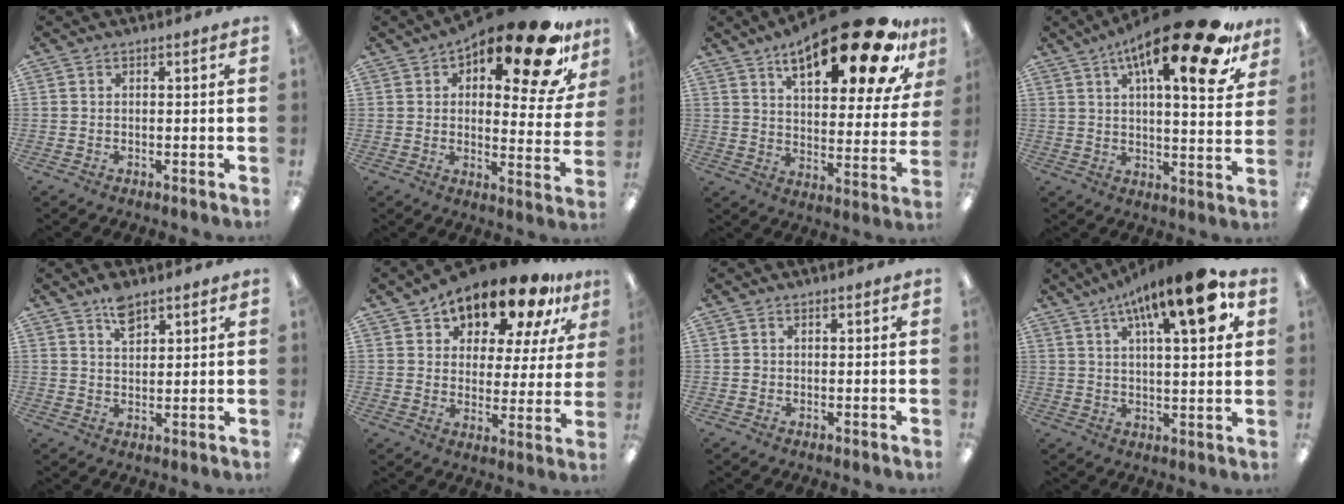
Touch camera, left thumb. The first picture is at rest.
{"total": 20.9, "force": [13.5, 6.7, 14.5], "torque": [-0.198, -0.092, 0.215]}
{"total": 24.3, "force": [15.4, 7.8, 17.0], "torque": [-0.249, -0.094, 0.246]}
{"total": 21.6, "force": [12.8, 5.4, 16.6], "torque": [-0.248, -0.072, 0.195]}
{"total": 5.5, "force": [3.8, 2.8, 2.8], "torque": [-0.040, -0.015, 0.067]}
{"total": 15.6, "force": [13.2, 5.6, 6.2], "torque": [-0.115, -0.099, 0.230]}
{"total": 0.7, "force": [0.1, 0.7, 0.1], "torque": [-0.003, 0.005, 0.000]}
{"total": 17.2, "force": [8.6, 4.9, 14.1], "torque": [-0.214, -0.034, 0.130]}